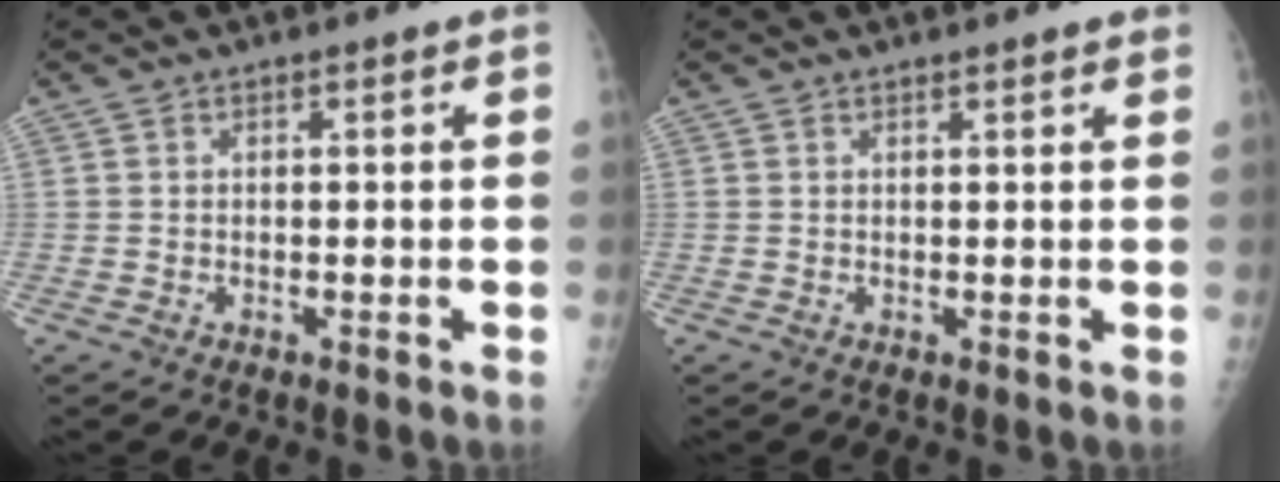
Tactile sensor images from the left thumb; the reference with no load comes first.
{"total": 1.8, "force": [1.6, 0.2, 0.9], "torque": [-0.004, 0.000, 0.018]}